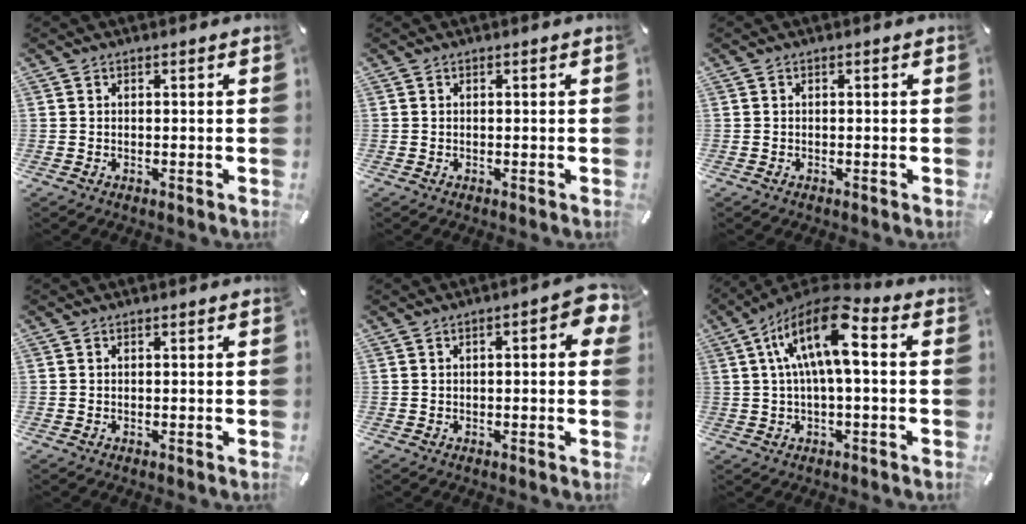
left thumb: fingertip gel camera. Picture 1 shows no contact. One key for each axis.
{"total": 0.0}
{"total": 0.6, "fx": -0.4, "fy": 0.2, "fz": 0.3, "tx": -0.008, "ty": -0.002, "tz": -0.007}
{"total": 0.0}
{"total": 5.4, "fx": 0.5, "fy": 2.1, "fz": 5.0, "tx": -0.058, "ty": -0.002, "tz": 0.006}
{"total": 15.4, "fx": 3.0, "fy": 6.1, "fz": 13.8, "tx": -0.259, "ty": -0.007, "tz": 0.048}